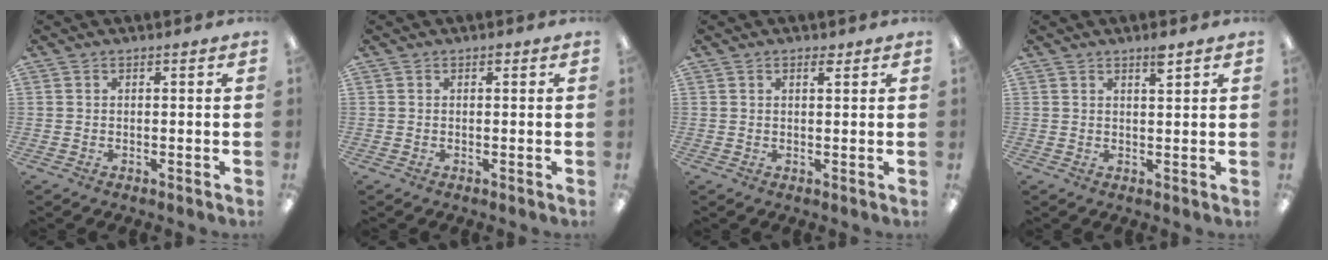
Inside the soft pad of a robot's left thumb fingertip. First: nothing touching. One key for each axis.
{"total": 0.7, "fx": 0.4, "fy": 0.4, "fz": 0.4, "tx": -0.009, "ty": 0.005, "tz": 0.006}
{"total": 2.2, "fx": 1.6, "fy": 0.8, "fz": 1.3, "tx": -0.014, "ty": -0.005, "tz": 0.025}
{"total": 3.2, "fx": 2.3, "fy": 0.6, "fz": 2.0, "tx": -0.030, "ty": -0.004, "tz": 0.037}